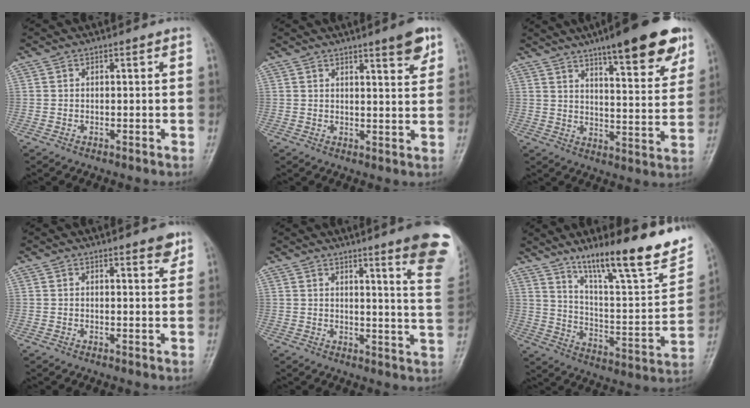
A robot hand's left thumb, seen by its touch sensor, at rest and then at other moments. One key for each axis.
{"total": 5.6, "fx": 3.6, "fy": 0.9, "fz": 4.1, "tx": -0.048, "ty": -0.023, "tz": 0.048}
{"total": 17.8, "fx": 11.4, "fy": 4.1, "fz": 13.0, "tx": -0.146, "ty": -0.050, "tz": 0.161}
{"total": 3.2, "fx": 2.3, "fy": 0.9, "fz": 2.0, "tx": -0.015, "ty": -0.013, "tz": 0.027}
{"total": 14.8, "fx": 9.5, "fy": 1.1, "fz": 11.3, "tx": -0.116, "ty": -0.058, "tz": 0.101}
{"total": 22.8, "fx": 15.9, "fy": 4.2, "fz": 15.8, "tx": -0.207, "ty": -0.070, "tz": 0.259}